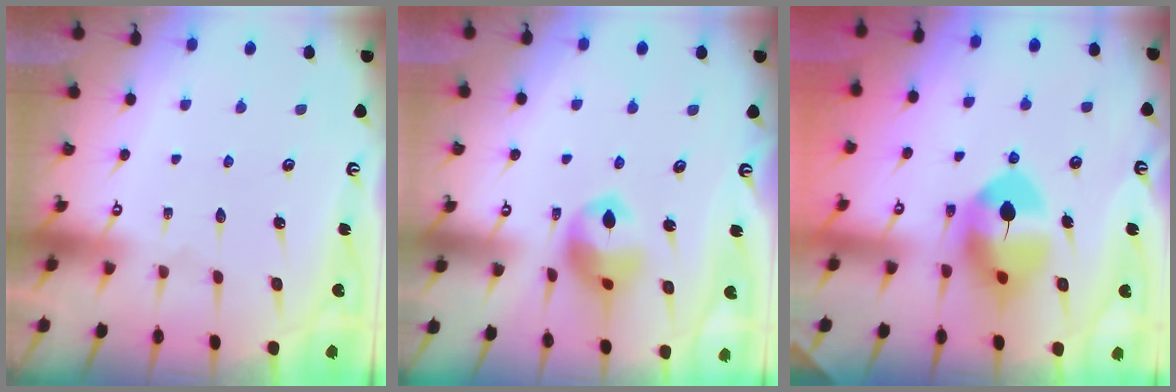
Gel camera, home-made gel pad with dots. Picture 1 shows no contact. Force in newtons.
{"total": 11.7, "press": 11.6, "slide": 1.5}
{"total": 9.4, "press": 9.3, "slide": 1.1}